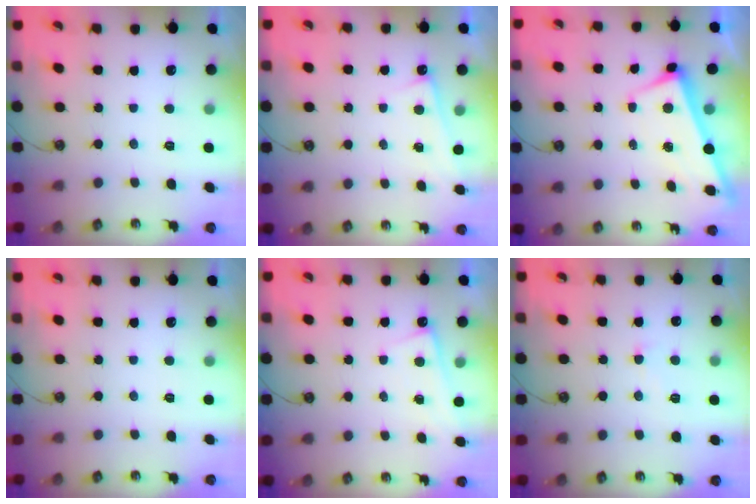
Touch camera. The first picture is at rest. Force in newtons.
{"total": 2.5, "press": 2.5, "slide": 0.3}
{"total": 2.7, "press": 2.7, "slide": 0.4}
{"total": 0.0}
{"total": 0.8, "press": 0.8, "slide": 0.2}
{"total": 1.1, "press": 0.7, "slide": 0.8}